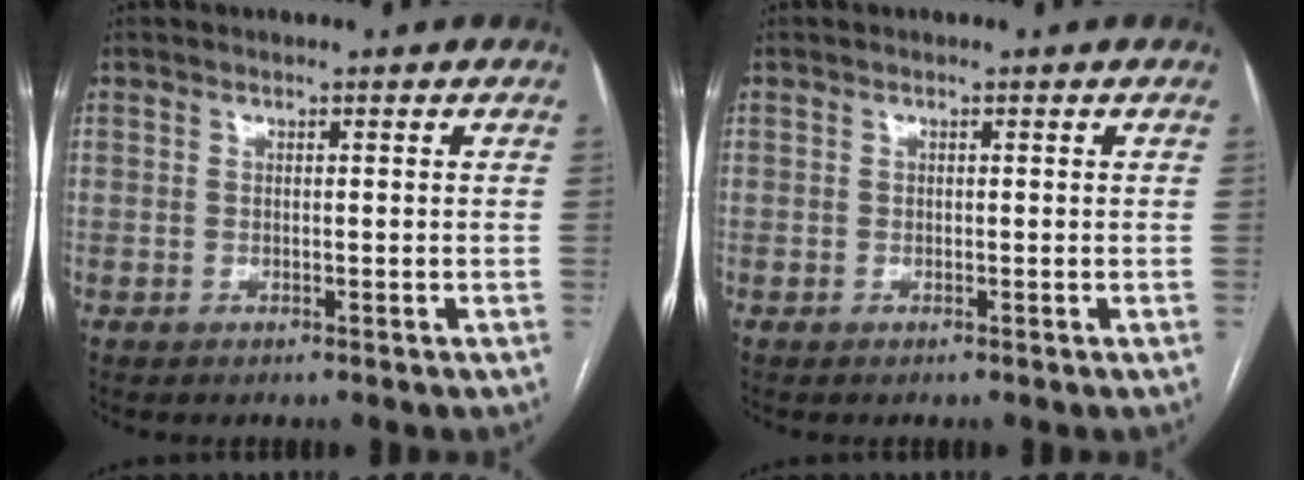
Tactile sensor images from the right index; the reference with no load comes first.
{"total": 0.0}